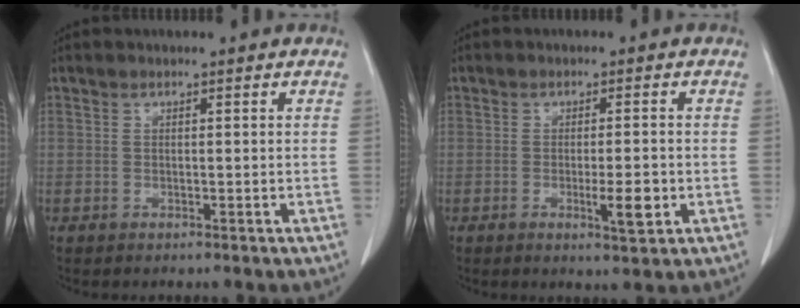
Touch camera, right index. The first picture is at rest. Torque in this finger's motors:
{"motor_torque": [0.19, -0.14, 0.05, 0.05]}